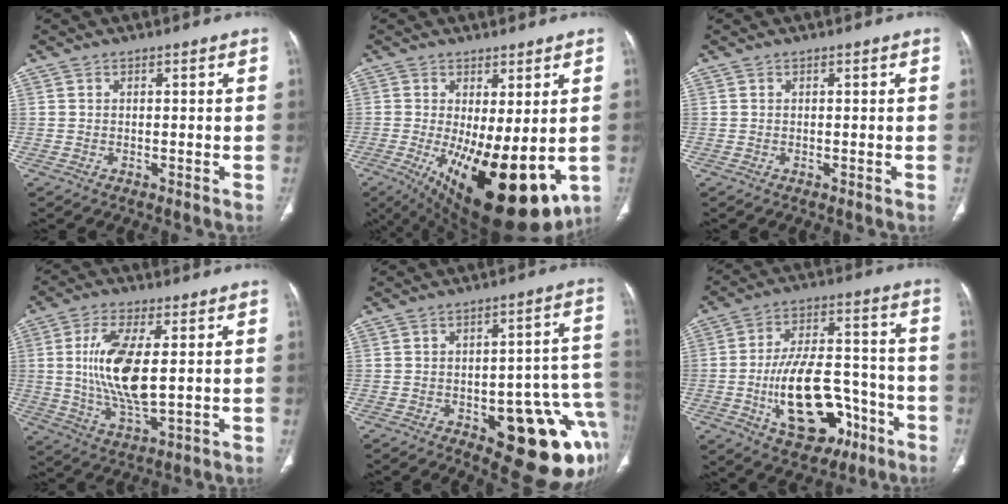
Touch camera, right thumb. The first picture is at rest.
{"total": 20.1, "force": [-4.5, 8.0, 17.9], "torque": [-0.252, -0.034, -0.040]}
{"total": 0.0}
{"total": 13.4, "force": [1.5, 5.0, 12.3], "torque": [-0.252, -0.018, 0.034]}
{"total": 18.4, "force": [-7.4, 7.8, 14.9], "torque": [-0.108, 0.049, -0.075]}
{"total": 18.9, "force": [-6.8, 10.5, 14.1], "torque": [-0.204, 0.048, -0.095]}